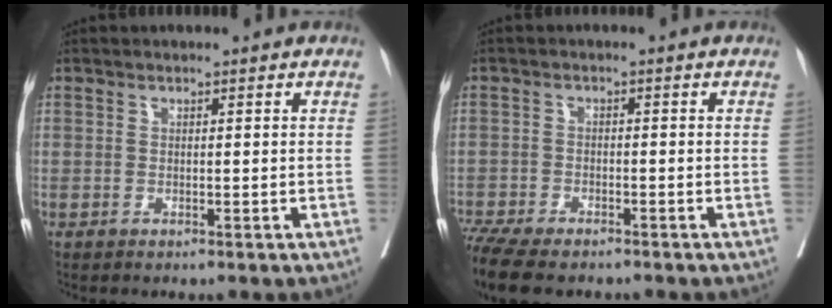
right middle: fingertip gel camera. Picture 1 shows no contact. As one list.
[{"total": 10.5, "force": [-8.5, 3.1, 5.3], "torque": [-0.102, -0.010, -0.137]}]